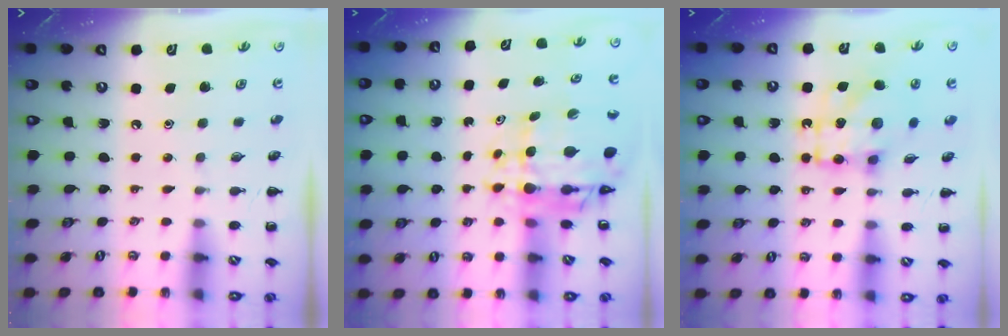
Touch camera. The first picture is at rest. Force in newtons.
{"total": 9.3, "press": 8.7, "slide": 3.2}
{"total": 12.3, "press": 12.2, "slide": 1.5}